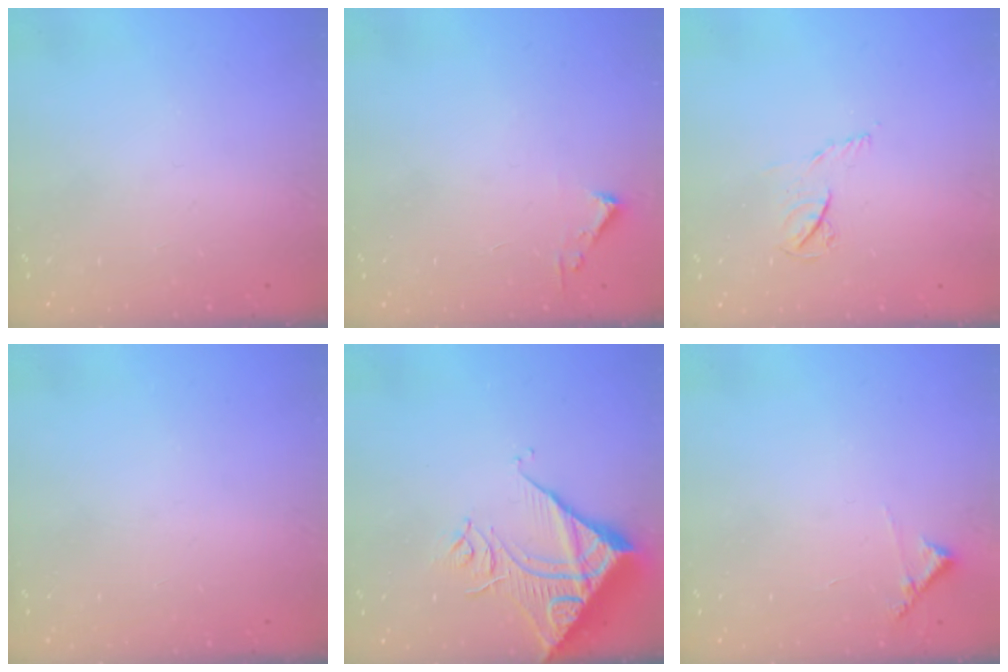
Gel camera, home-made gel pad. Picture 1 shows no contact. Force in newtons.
{"total": 2.4, "press": 2.4, "slide": 0.3}
{"total": 5.4, "press": 5.3, "slide": 0.7}
{"total": 0.0}
{"total": 13.9, "press": 13.8, "slide": 1.7}
{"total": 5.7, "press": 5.7, "slide": 0.3}